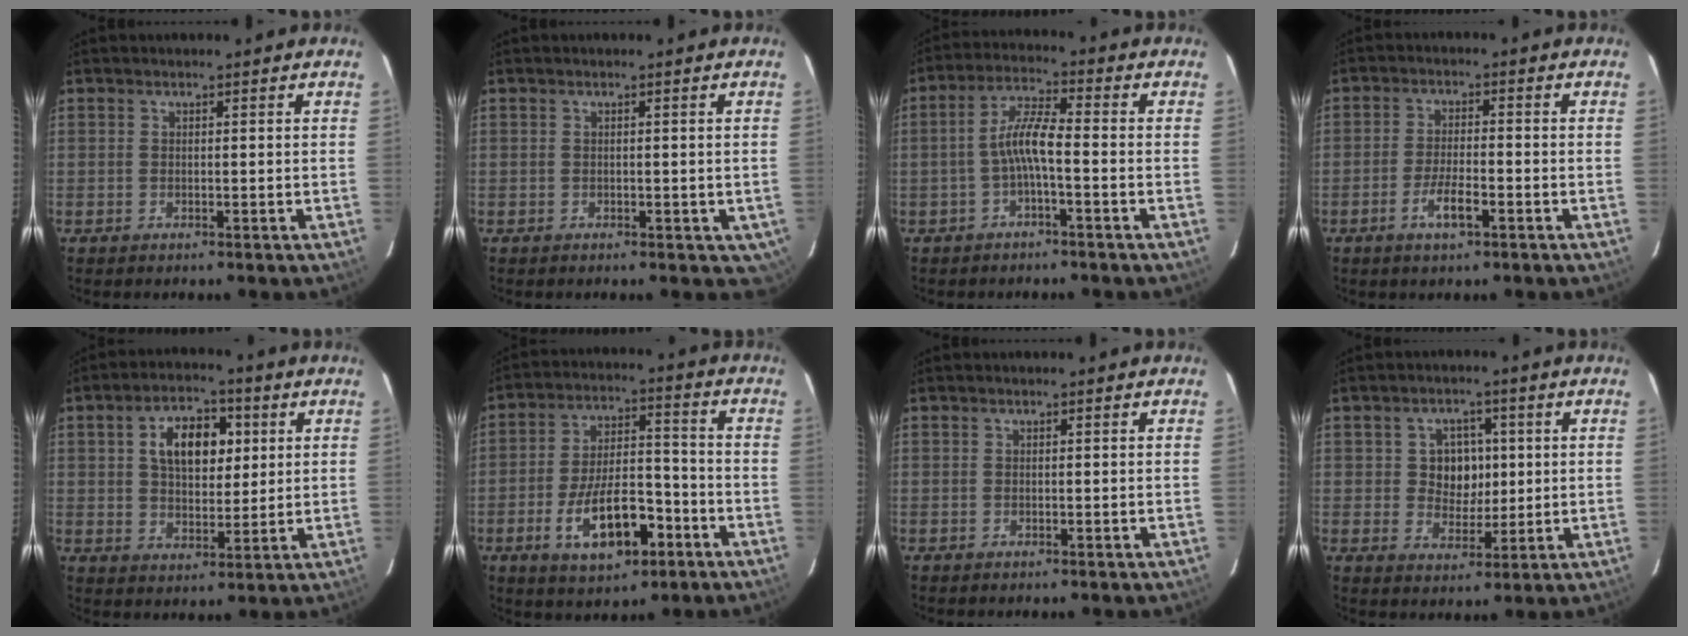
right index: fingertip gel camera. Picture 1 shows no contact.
{"total": 2.4, "force": [-0.5, 2.0, 1.4], "torque": [-0.005, 0.004, 0.001]}
{"total": 5.5, "force": [-1.9, 0.7, 5.1], "torque": [-0.112, 0.015, -0.035]}
{"total": 5.4, "force": [-2.9, 1.3, 4.4], "torque": [-0.093, -0.004, -0.052]}
{"total": 10.4, "force": [2.9, 6.2, 7.9], "torque": [-0.132, 0.026, 0.053]}
{"total": 13.9, "force": [-6.3, 6.0, 10.8], "torque": [-0.204, 0.007, -0.092]}
{"total": 0.0}
{"total": 6.3, "force": [0.7, 5.6, 2.8], "torque": [-0.051, 0.012, 0.018]}